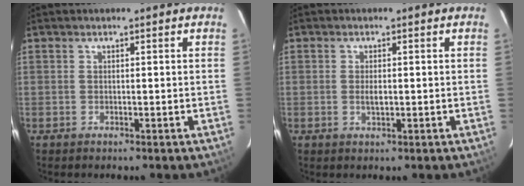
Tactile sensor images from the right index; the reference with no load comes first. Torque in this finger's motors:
{"motor_torque": [0.71, -0.05, 0.07, 0.05]}